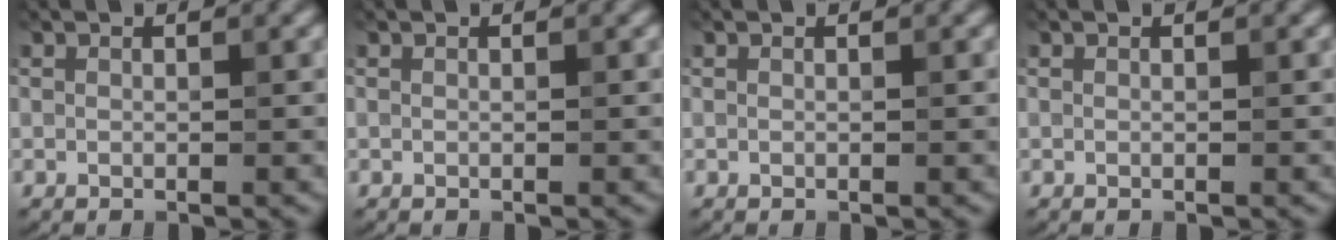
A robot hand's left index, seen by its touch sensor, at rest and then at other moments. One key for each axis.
{"total": 0.0}
{"total": 0.0}
{"total": 0.0}